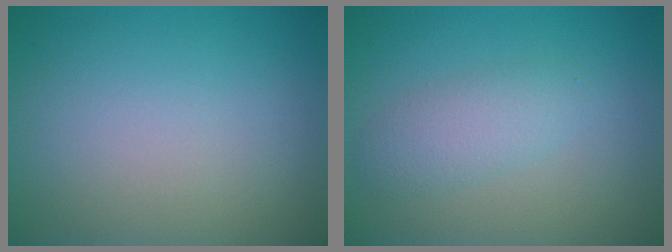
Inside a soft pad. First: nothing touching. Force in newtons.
{"total": 2.5, "press": 2.5, "slide": 0.2}